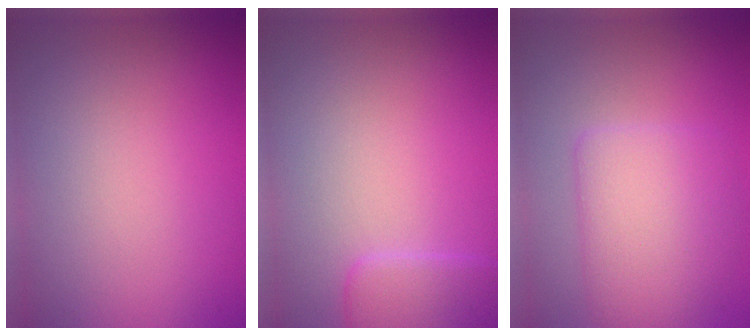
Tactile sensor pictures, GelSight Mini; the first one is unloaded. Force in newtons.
{"total": 2.5, "press": 2.5, "slide": 0.2}
{"total": 4.4, "press": 4.4, "slide": 0.2}